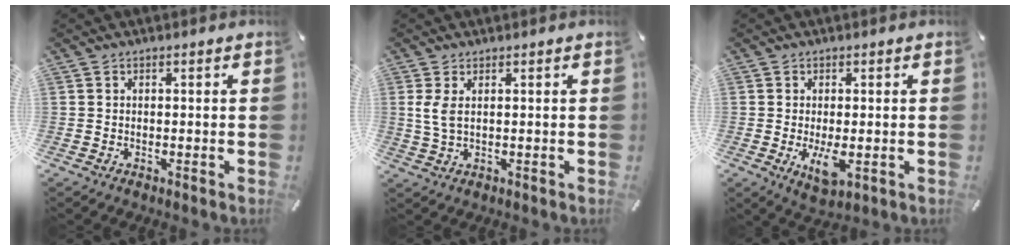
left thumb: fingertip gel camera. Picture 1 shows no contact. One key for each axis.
{"total": 4.1, "fx": 1.1, "fy": 1.7, "fz": 3.5, "tx": -0.087, "ty": -0.002, "tz": 0.016}
{"total": 6.3, "fx": -0.8, "fy": 2.9, "fz": 5.5, "tx": -0.101, "ty": -0.015, "tz": -0.016}